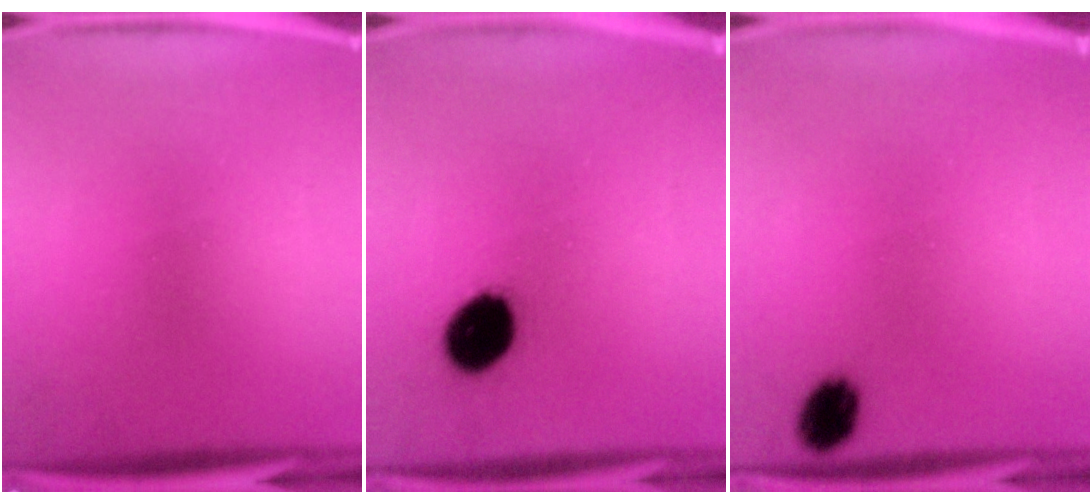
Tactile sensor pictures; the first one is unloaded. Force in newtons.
{"total": 9.8}
{"total": 4.7}